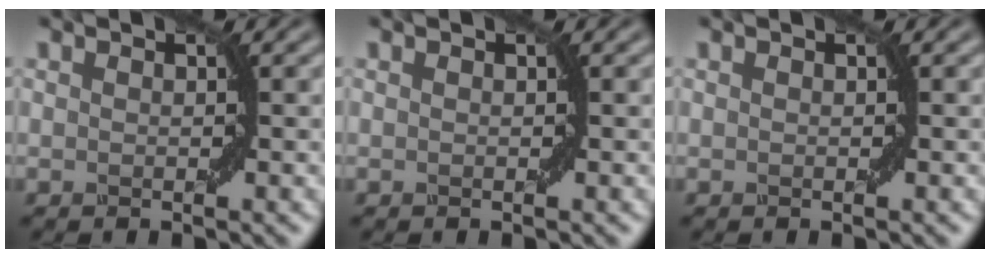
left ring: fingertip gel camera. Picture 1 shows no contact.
{"total": 0.0}
{"total": 0.0}